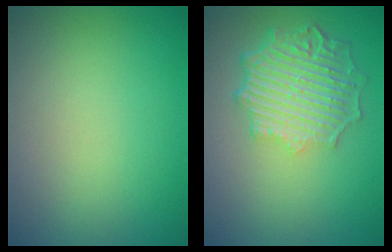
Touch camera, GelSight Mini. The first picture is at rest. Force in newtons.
{"total": 6.4, "press": 4.9, "slide": 4.1}